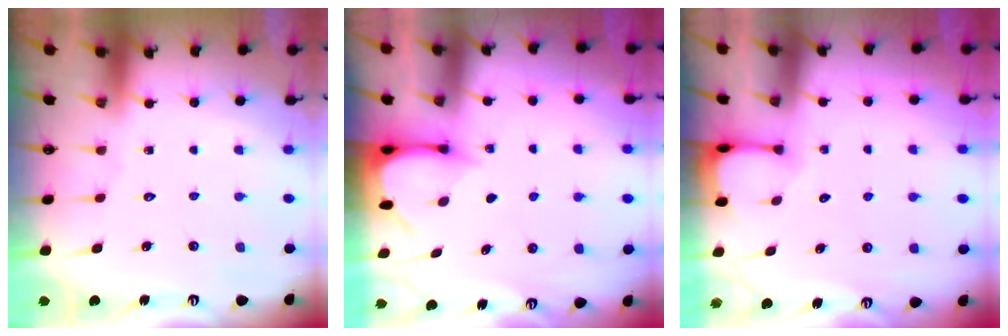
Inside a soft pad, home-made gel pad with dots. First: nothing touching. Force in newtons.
{"total": 3.4, "press": 3.4, "slide": 0.3}
{"total": 2.3, "press": 2.3, "slide": 0.4}